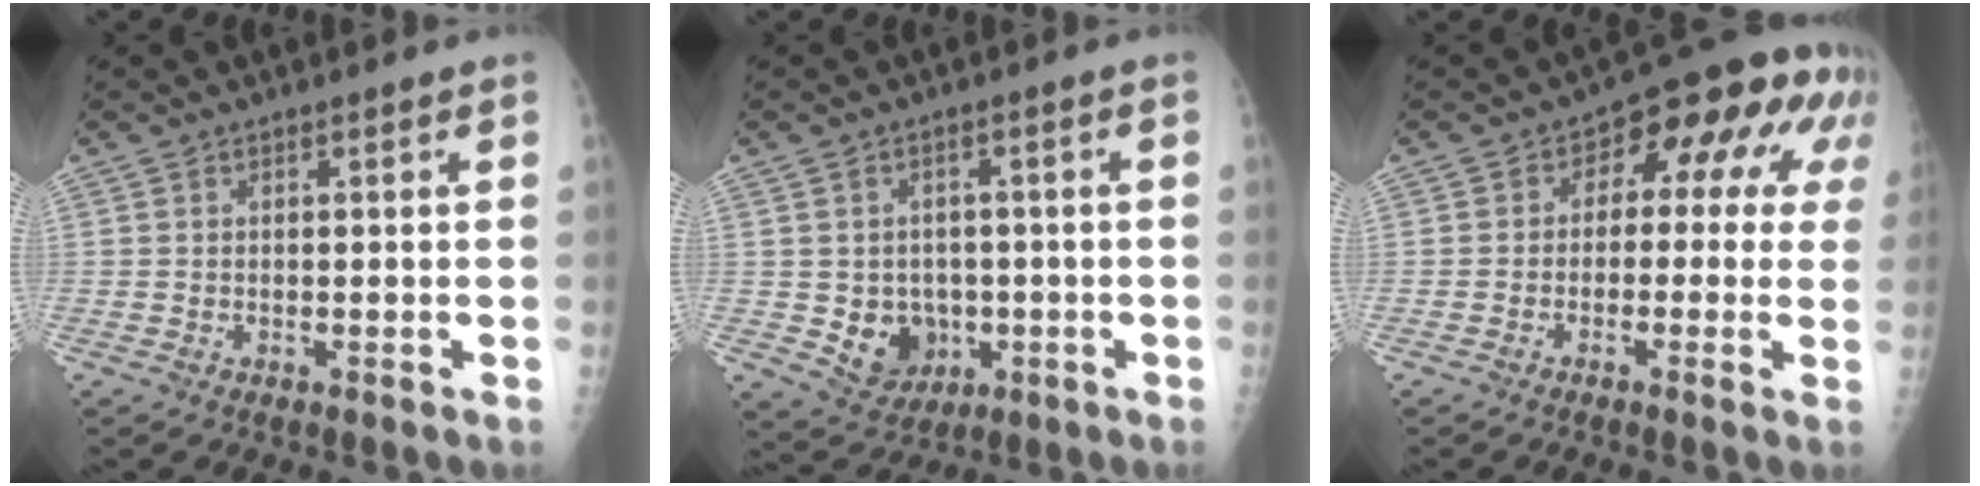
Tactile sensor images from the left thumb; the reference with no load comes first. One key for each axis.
{"total": 7.8, "fx": -1.4, "fy": 6.7, "fz": 3.7, "tx": -0.022, "ty": 0.006, "tz": -0.006}
{"total": 12.4, "fx": 2.1, "fy": 7.5, "fz": 9.7, "tx": -0.063, "ty": 0.042, "tz": 0.010}